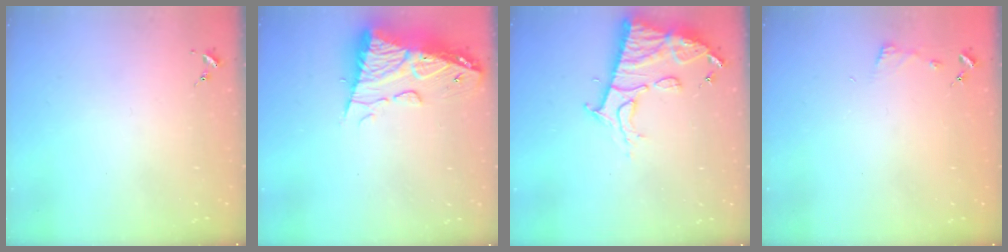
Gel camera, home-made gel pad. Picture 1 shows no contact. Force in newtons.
{"total": 13.2, "press": 13.1, "slide": 1.2}
{"total": 13.6, "press": 13.6, "slide": 1.1}
{"total": 2.9, "press": 2.9, "slide": 0.3}